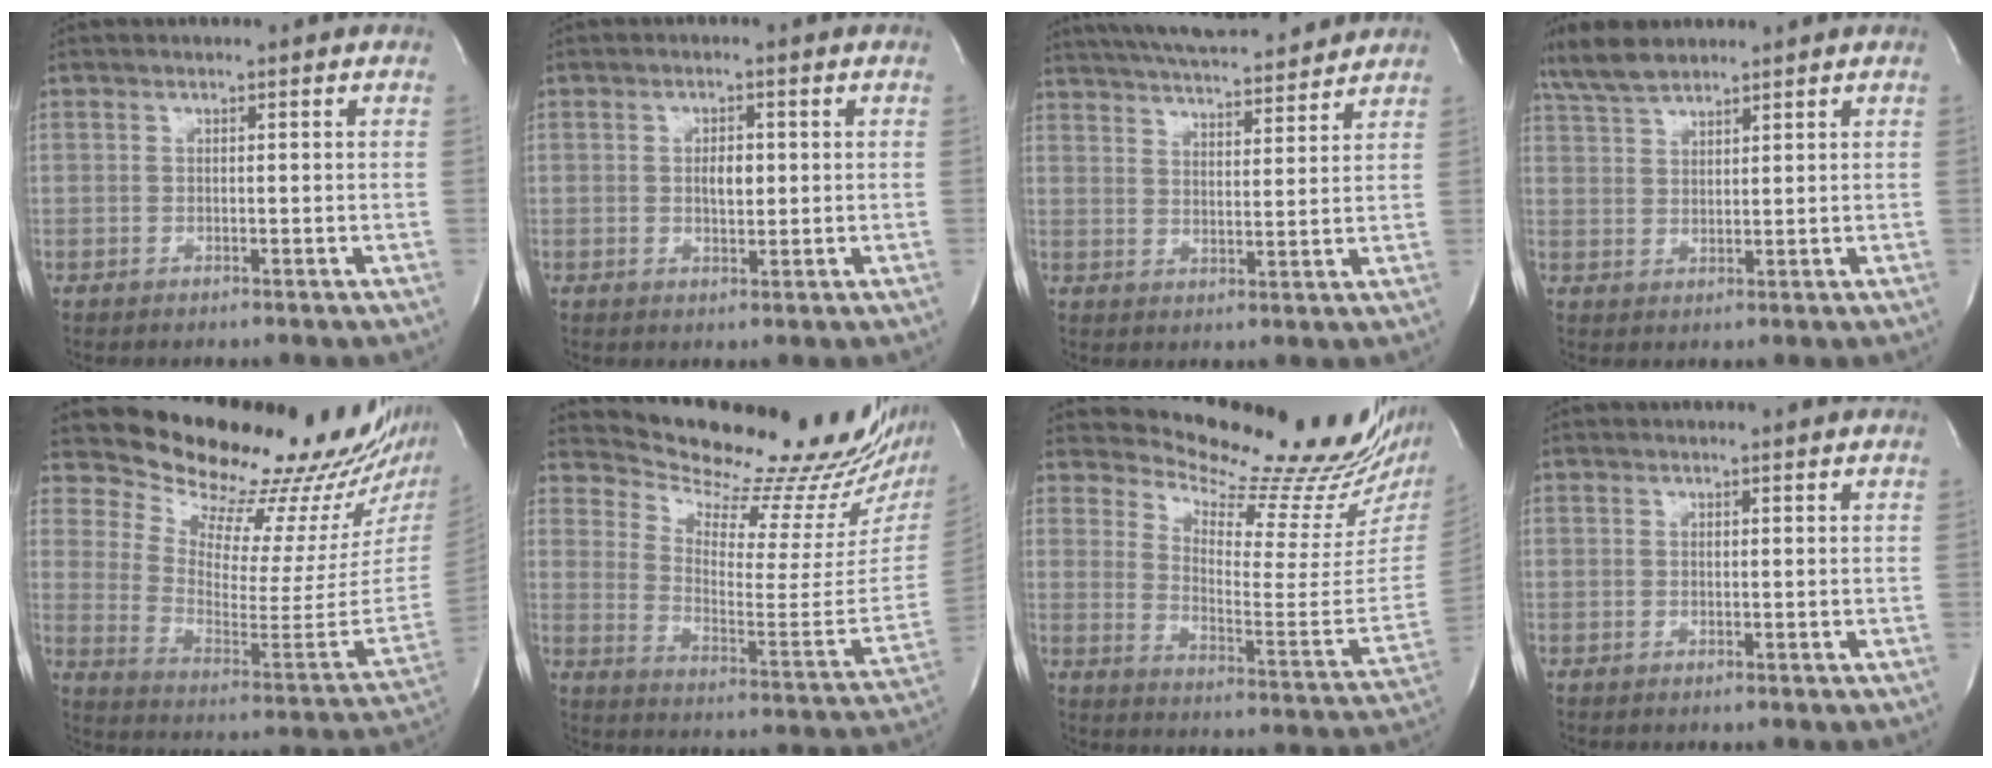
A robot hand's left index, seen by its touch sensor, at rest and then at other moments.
{"total": 2.4, "force": [-0.1, 1.2, 2.1], "torque": [-0.033, -0.002, -0.002]}
{"total": 16.2, "force": [14.7, 2.5, 6.2], "torque": [-0.112, 0.024, 0.214]}
{"total": 5.5, "force": [4.9, 1.3, 2.3], "torque": [-0.060, 0.014, 0.101]}
{"total": 24.1, "force": [21.5, 3.1, 10.6], "torque": [-0.167, -0.100, 0.289]}
{"total": 24.0, "force": [22.4, 2.2, 8.2], "torque": [-0.122, -0.109, 0.288]}
{"total": 21.1, "force": [19.6, 1.2, 7.6], "torque": [-0.117, -0.122, 0.246]}
{"total": 0.0}